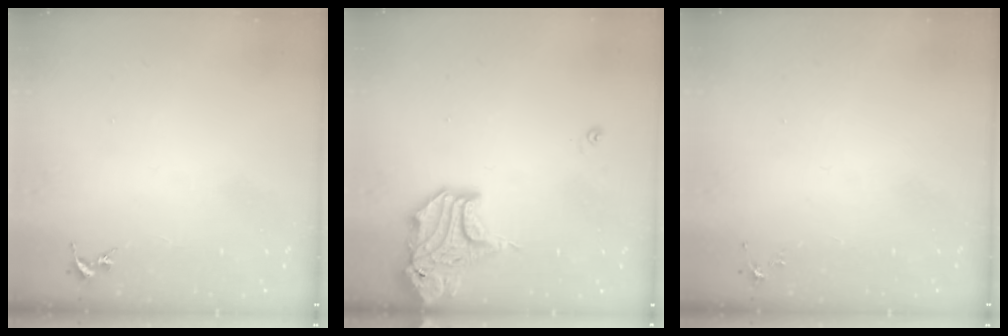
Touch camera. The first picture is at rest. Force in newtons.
{"total": 15.8, "press": 15.6, "slide": 2.7}
{"total": 4.5, "press": 4.4, "slide": 0.6}